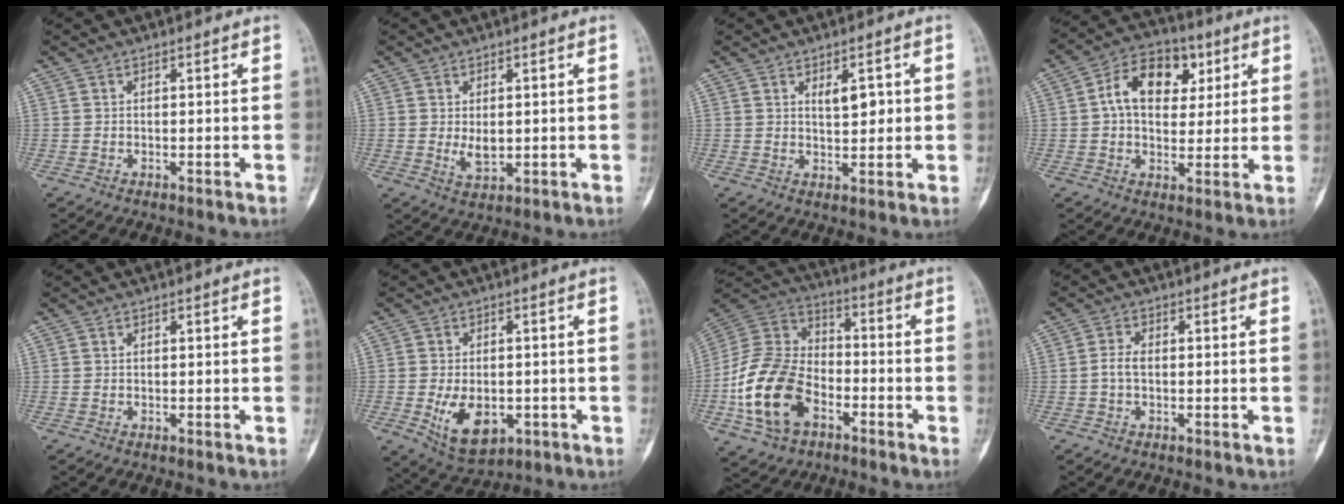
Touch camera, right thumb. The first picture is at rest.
{"total": 3.8, "force": [0.1, 2.3, 3.1], "torque": [-0.043, -0.009, 0.012]}
{"total": 4.6, "force": [1.4, 2.2, 3.8], "torque": [-0.048, -0.009, 0.022]}
{"total": 13.1, "force": [3.5, 9.0, 8.9], "torque": [-0.108, 0.009, 0.048]}
{"total": 0.0}
{"total": 9.9, "force": [-2.5, 6.2, 7.3], "torque": [-0.106, -0.002, -0.025]}
{"total": 18.5, "force": [-6.5, 12.3, 12.1], "torque": [-0.220, 0.042, -0.125]}
{"total": 2.8, "force": [-0.3, 1.7, 2.3], "torque": [-0.049, 0.007, -0.011]}